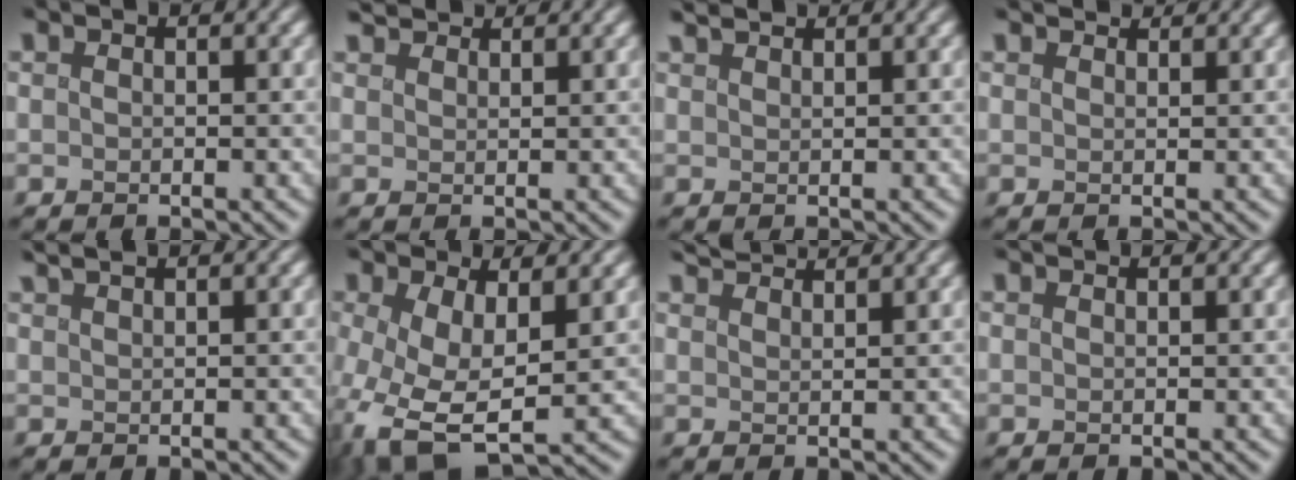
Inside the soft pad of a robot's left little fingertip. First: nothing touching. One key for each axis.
{"total": 3.5, "fx": 3.3, "fy": 0.7, "fz": 0.9, "tx": -0.018, "ty": 0.009, "tz": 0.044}
{"total": 2.5, "fx": 2.3, "fy": 0.5, "fz": 0.9, "tx": 0.002, "ty": 0.011, "tz": 0.022}
{"total": 3.1, "fx": 2.9, "fy": 0.8, "fz": 0.9, "tx": 0.000, "ty": 0.011, "tz": 0.021}
{"total": 2.9, "fx": 2.3, "fy": 0.9, "fz": 1.6, "tx": 0.000, "ty": 0.021, "tz": 0.009}
{"total": 8.3, "fx": -1.9, "fy": 4.8, "fz": 6.5, "tx": -0.162, "ty": -0.024, "tz": -0.021}
{"total": 4.1, "fx": 3.8, "fy": 0.6, "fz": 1.3, "tx": -0.012, "ty": 0.017, "tz": 0.046}
{"total": 1.0, "fx": 1.0, "fy": 0.3, "fz": 0.3, "tx": 0.003, "ty": 0.002, "tz": 0.002}